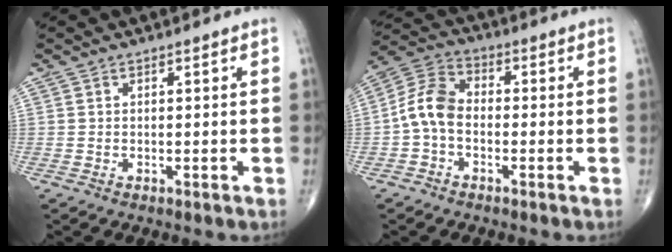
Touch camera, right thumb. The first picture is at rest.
{"total": 7.9, "force": [-1.5, 5.3, 5.7], "torque": [-0.105, 0.028, -0.045]}